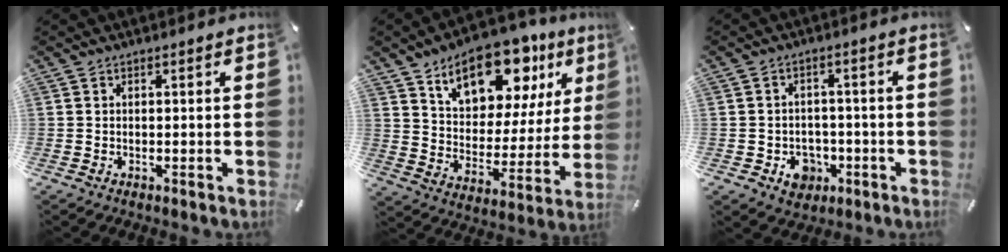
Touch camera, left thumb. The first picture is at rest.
{"total": 18.3, "force": [12.4, 10.0, 8.9], "torque": [-0.131, -0.087, 0.214]}
{"total": 6.1, "force": [-2.2, 5.2, 2.2], "torque": [-0.027, 0.011, -0.037]}